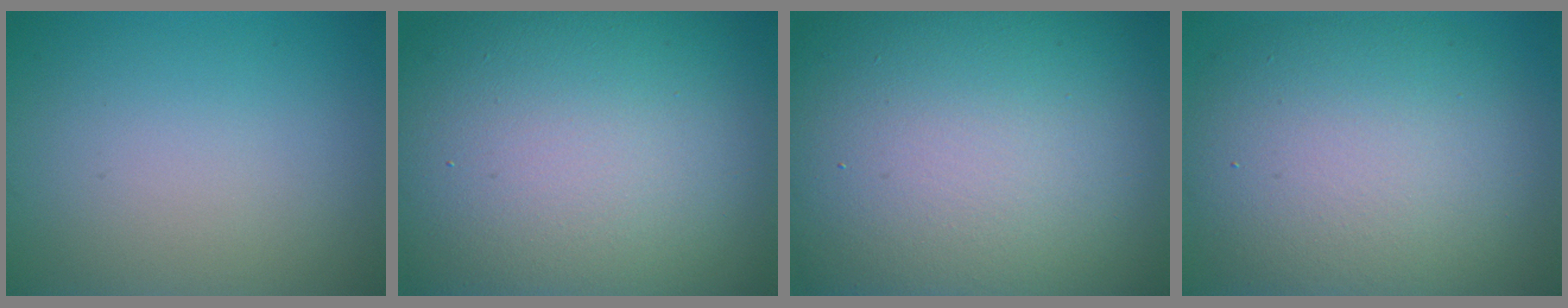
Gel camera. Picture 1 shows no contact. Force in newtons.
{"total": 19.4, "press": 19.3, "slide": 1.7}
{"total": 21.4, "press": 21.4, "slide": 0.7}
{"total": 11.4, "press": 11.4, "slide": 1.0}